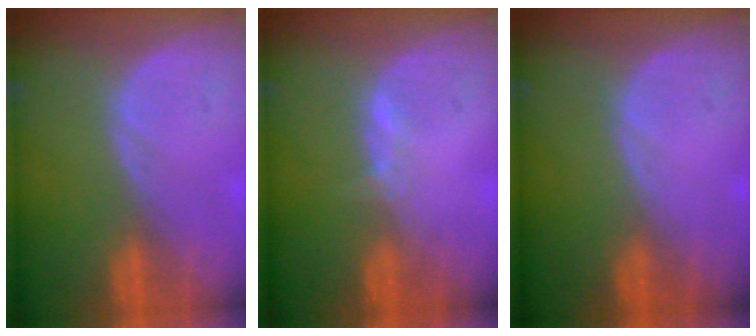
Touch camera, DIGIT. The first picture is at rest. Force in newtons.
{"total": 1.1, "press": 1.1, "slide": 0.3}
{"total": 0.0}